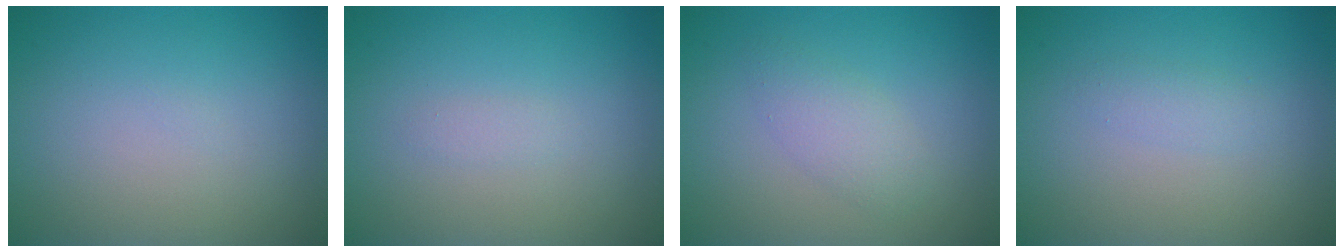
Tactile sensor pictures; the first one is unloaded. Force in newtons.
{"total": 0.6, "press": 0.6, "slide": 0.0}
{"total": 2.1, "press": 2.1, "slide": 0.0}
{"total": 1.0, "press": 1.0, "slide": 0.1}